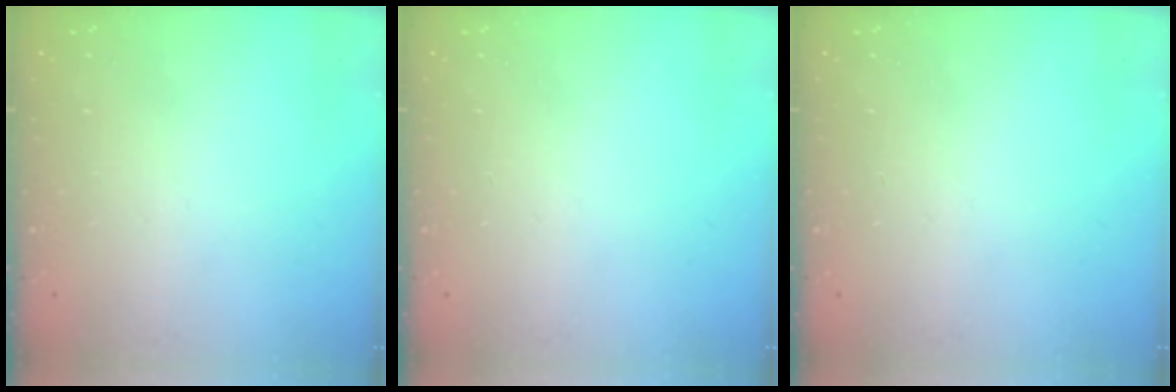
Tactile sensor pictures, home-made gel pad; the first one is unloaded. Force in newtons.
{"total": 0.0}
{"total": 0.0}